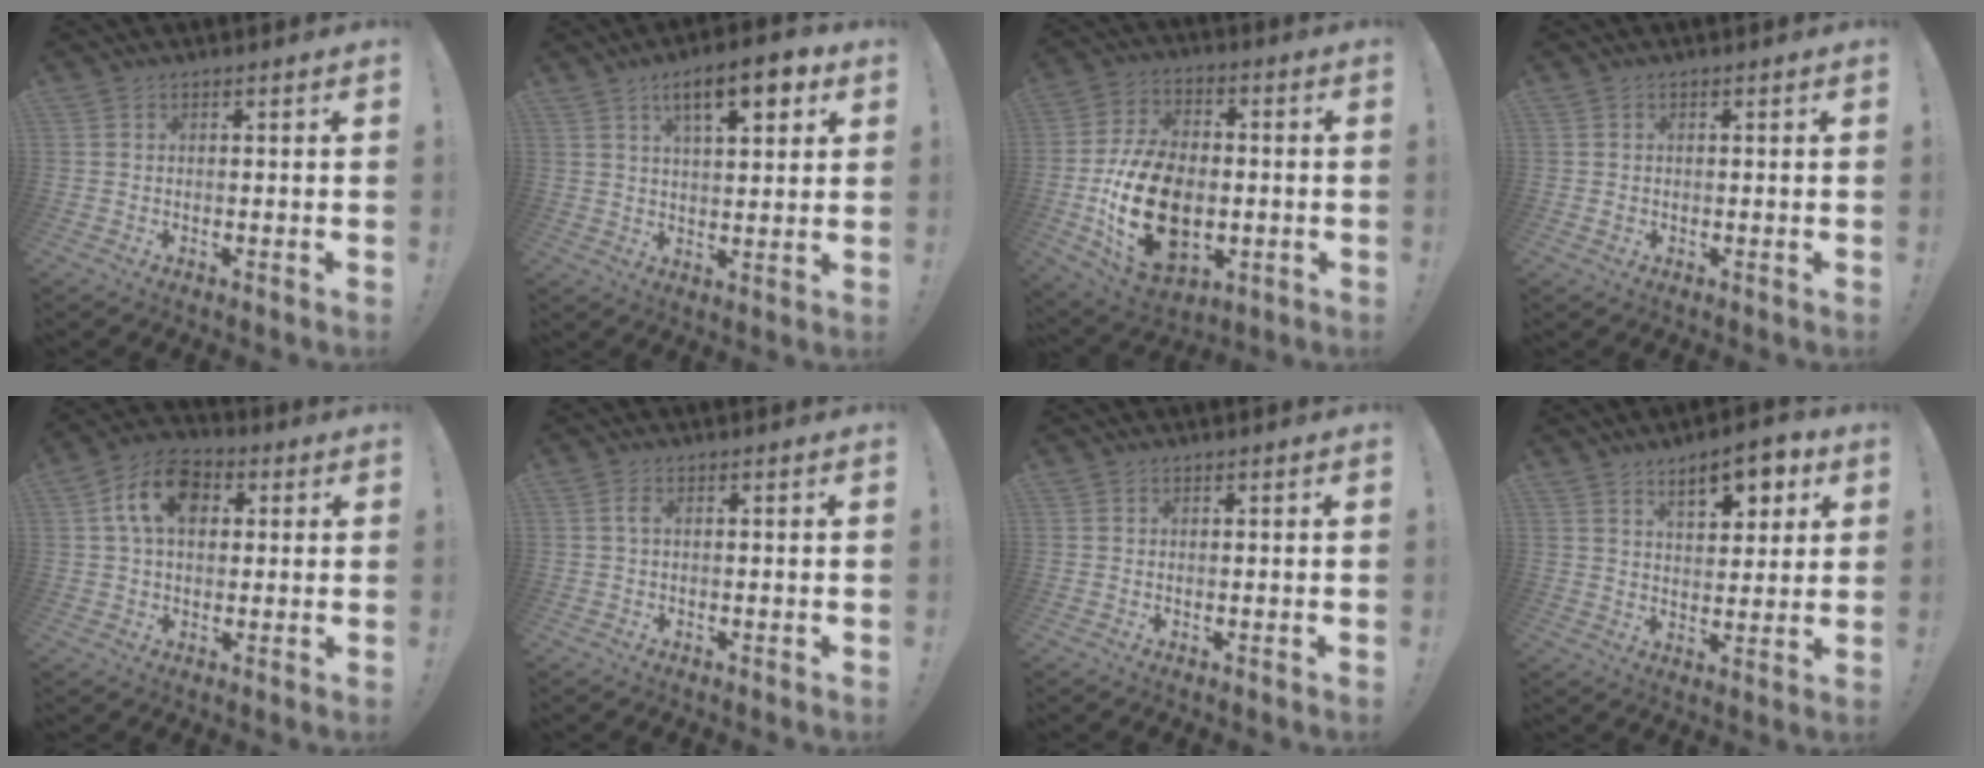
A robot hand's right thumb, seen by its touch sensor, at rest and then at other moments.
{"total": 11.9, "force": [5.8, 4.4, 9.4], "torque": [-0.130, -0.016, 0.091]}
{"total": 21.9, "force": [-4.6, 14.9, 15.4], "torque": [-0.281, 0.029, -0.063]}
{"total": 0.9, "force": [-0.1, 0.8, 0.2], "torque": [0.000, 0.002, -0.003]}
{"total": 12.3, "force": [3.8, 8.3, 8.3], "torque": [-0.136, 0.010, 0.074]}
{"total": 1.6, "force": [-0.1, 0.8, 1.4], "torque": [-0.029, 0.006, -0.002]}
{"total": 0.0}
{"total": 10.3, "force": [6.0, 4.4, 7.1], "torque": [-0.093, -0.026, 0.101]}